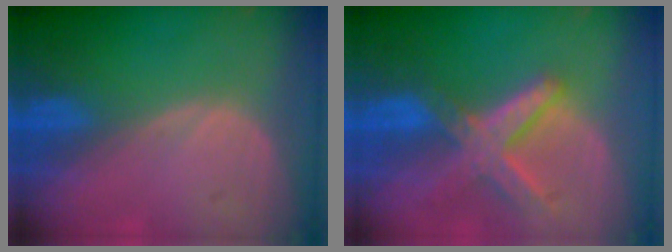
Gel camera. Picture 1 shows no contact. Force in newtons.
{"total": 8.2, "press": 7.1, "slide": 4.3}